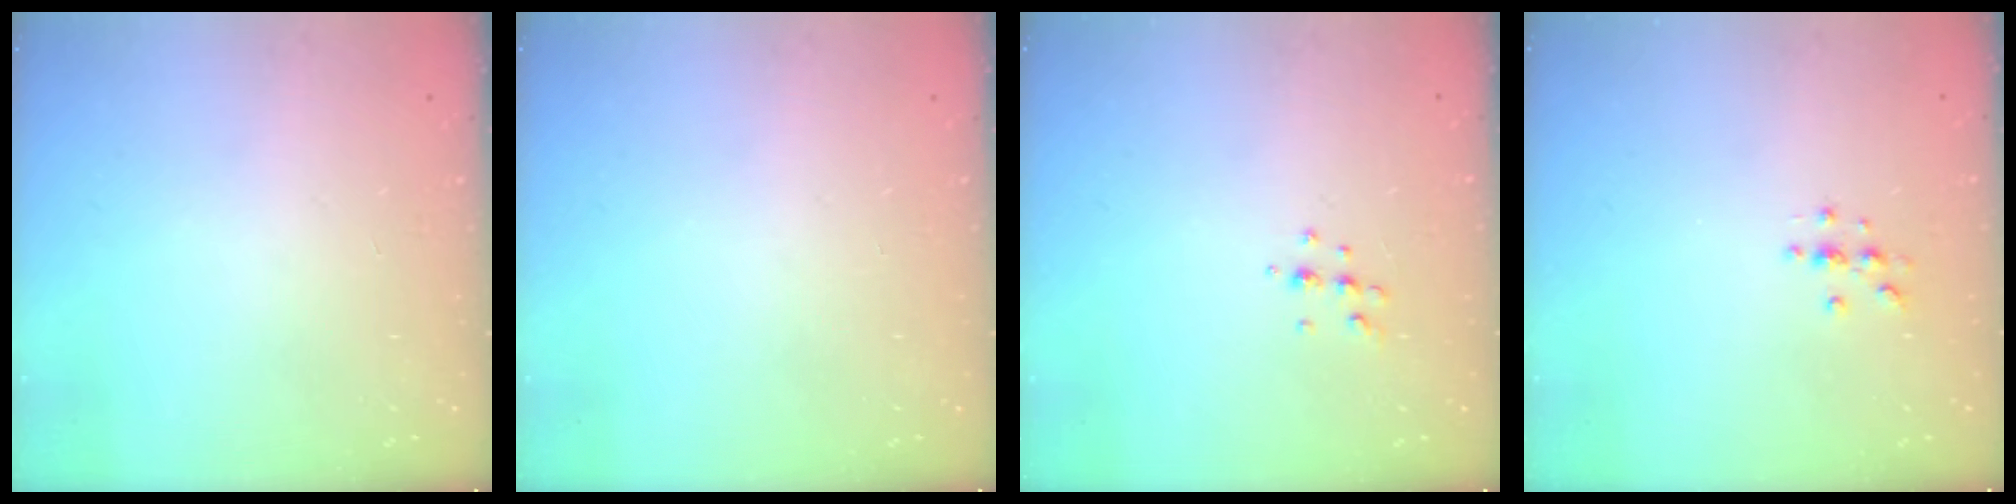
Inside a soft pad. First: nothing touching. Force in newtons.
{"total": 0.0}
{"total": 4.9, "press": 4.8, "slide": 1.1}
{"total": 3.0, "press": 3.0, "slide": 0.4}